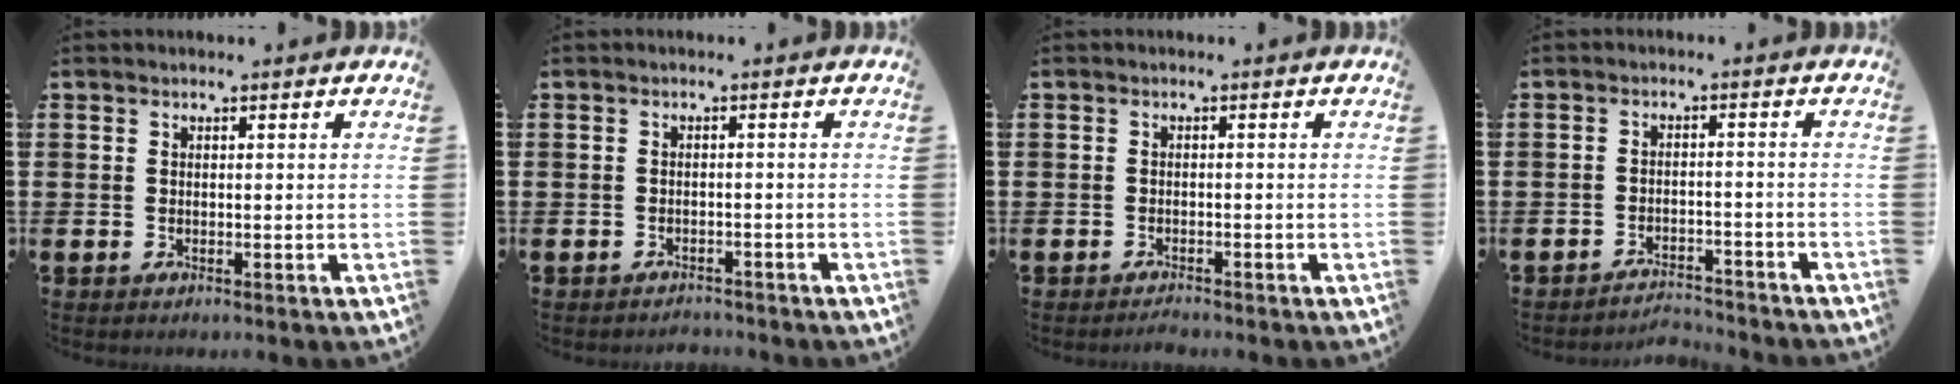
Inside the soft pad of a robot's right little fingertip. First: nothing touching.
{"total": 1.2, "force": [-1.2, 0.1, -0.1], "torque": [-0.003, 0.003, -0.027]}
{"total": 0.9, "force": [-0.8, 0.0, 0.1], "torque": [0.003, -0.006, -0.018]}
{"total": 2.8, "force": [-2.8, 0.0, -0.2], "torque": [-0.004, 0.004, -0.062]}